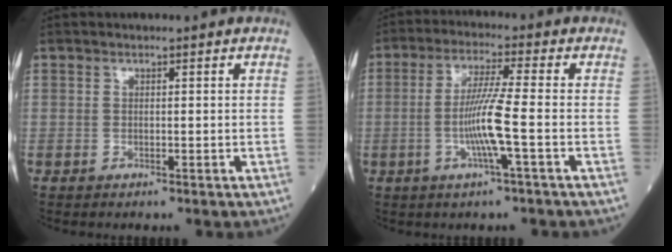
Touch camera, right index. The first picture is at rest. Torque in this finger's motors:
{"motor_torque": [0.27, -0.12, 0.20, 0.06]}